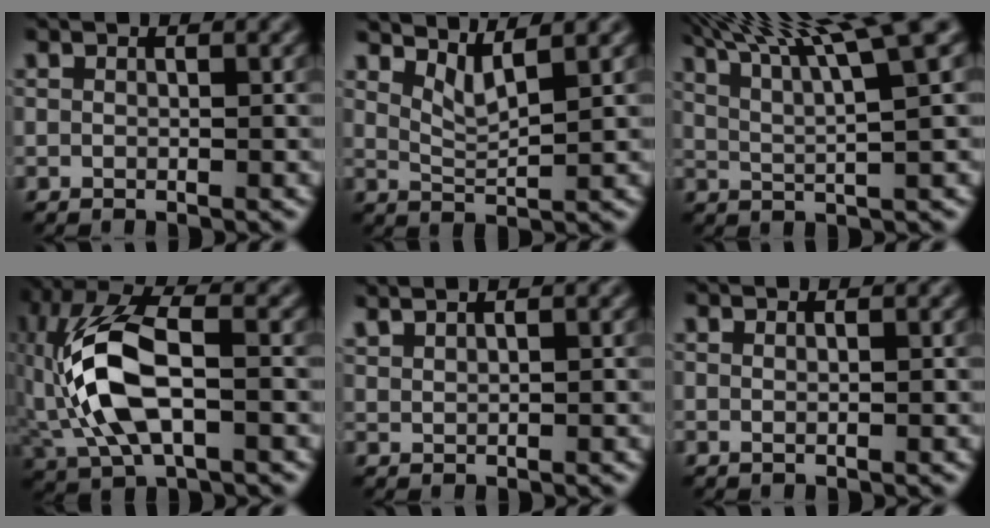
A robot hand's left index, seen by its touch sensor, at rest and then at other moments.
{"total": 2.7, "force": [2.2, 0.4, 1.6], "torque": [-0.026, -0.007, 0.044]}
{"total": 10.0, "force": [6.9, 1.6, 7.1], "torque": [-0.097, 0.030, 0.094]}
{"total": 10.5, "force": [-0.9, 5.2, 9.0], "torque": [-0.207, 0.014, -0.021]}
{"total": 2.6, "force": [2.2, 0.8, 1.2], "torque": [-0.004, 0.008, 0.019]}
{"total": 0.8, "force": [0.4, 0.3, 0.6], "torque": [-0.005, -0.003, 0.000]}